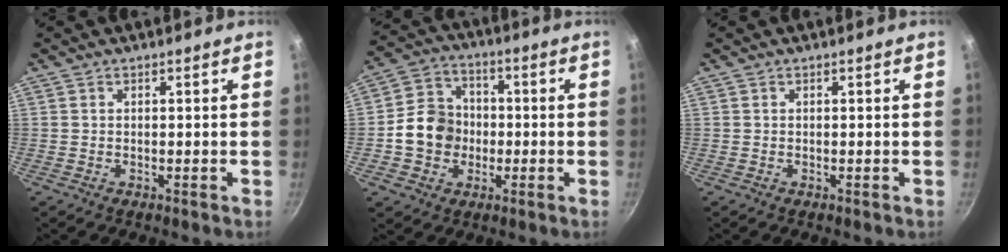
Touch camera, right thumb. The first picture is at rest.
{"total": 10.8, "force": [-1.4, 9.4, 5.1], "torque": [-0.060, 0.024, -0.038]}
{"total": 0.0}